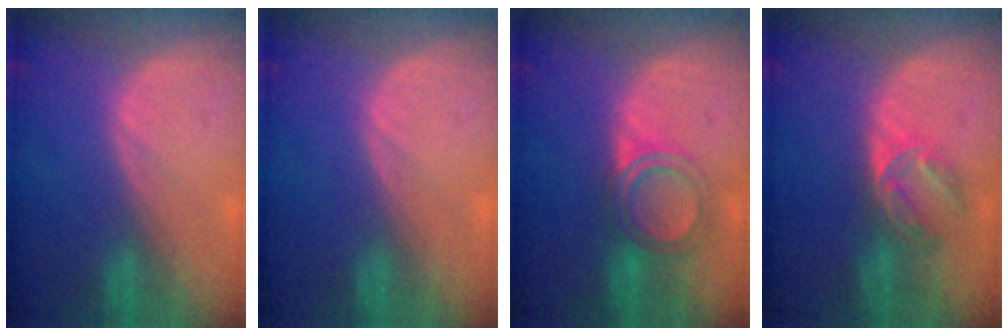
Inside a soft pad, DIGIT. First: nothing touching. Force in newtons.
{"total": 0.0}
{"total": 5.0, "press": 4.9, "slide": 1.1}
{"total": 5.8, "press": 4.7, "slide": 3.5}